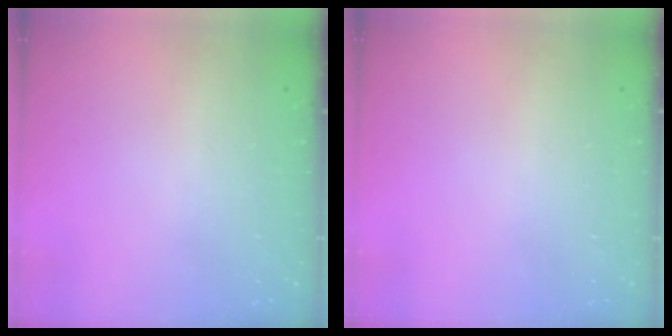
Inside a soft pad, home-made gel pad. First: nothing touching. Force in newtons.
{"total": 0.0}